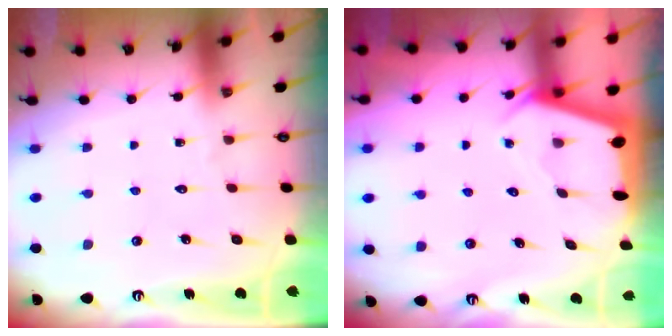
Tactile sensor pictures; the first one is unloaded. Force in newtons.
{"total": 2.4, "press": 2.4, "slide": 0.3}